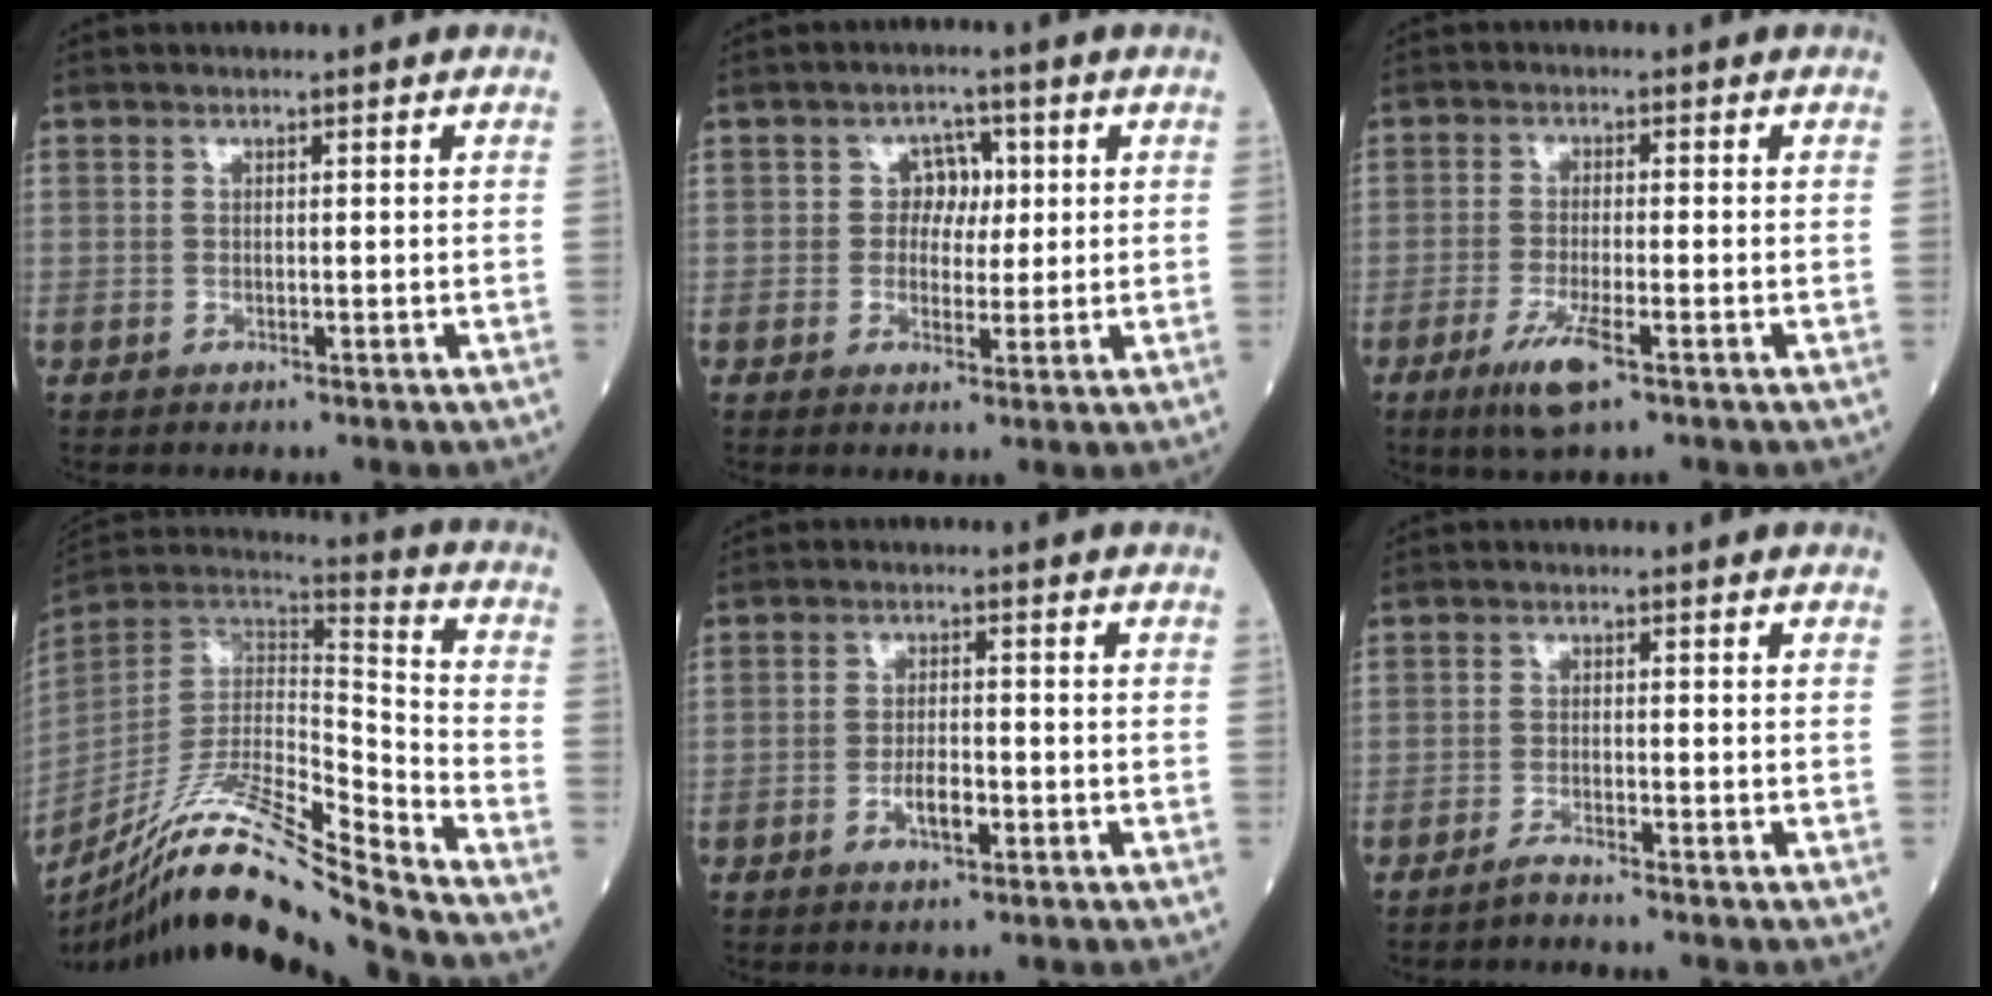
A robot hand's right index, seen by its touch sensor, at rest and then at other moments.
{"total": 3.8, "force": [0.6, 3.1, 2.2], "torque": [-0.021, 0.011, 0.005]}
{"total": 5.7, "force": [-3.2, 0.6, 4.7], "torque": [-0.096, -0.013, -0.056]}
{"total": 18.6, "force": [-15.7, -1.1, 9.9], "torque": [-0.193, 0.006, -0.286]}
{"total": 3.3, "force": [-1.4, 1.1, 2.8], "torque": [-0.051, 0.003, -0.024]}
{"total": 1.5, "force": [-1.4, -0.3, 0.4], "torque": [-0.016, -0.004, -0.026]}